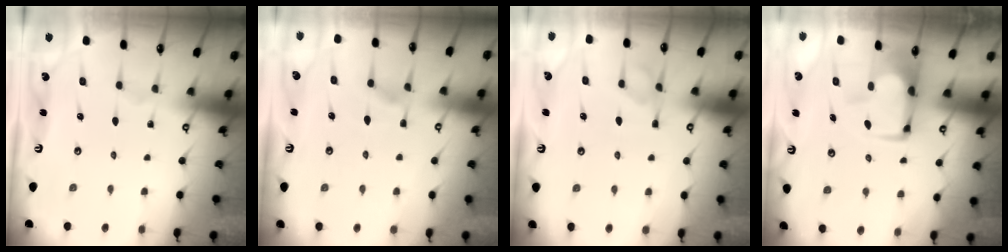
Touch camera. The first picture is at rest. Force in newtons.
{"total": 1.5, "press": 0.6, "slide": 1.4}
{"total": 1.3, "press": 0.5, "slide": 1.2}
{"total": 0.8, "press": 0.5, "slide": 0.6}